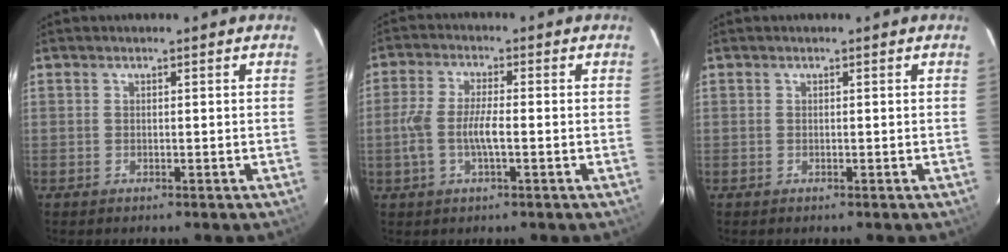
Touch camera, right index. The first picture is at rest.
{"total": 6.3, "force": [-1.4, 1.6, 5.9], "torque": [-0.126, 0.003, -0.028]}
{"total": 0.0}